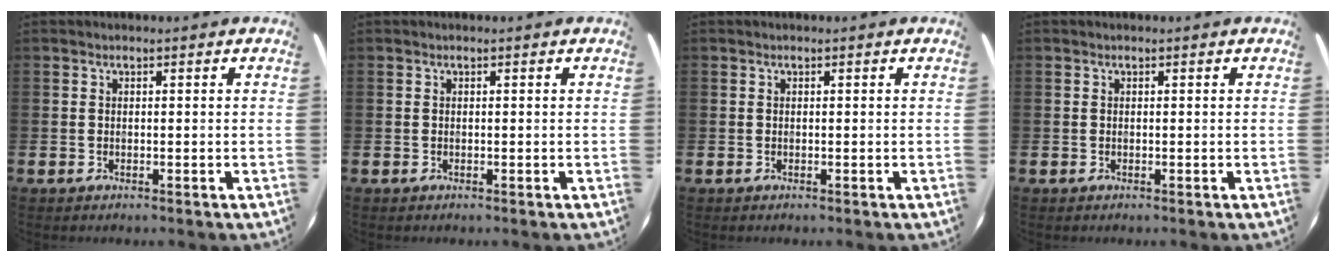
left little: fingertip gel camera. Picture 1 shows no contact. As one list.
[{"total": 0.0}, {"total": 0.0}, {"total": 0.0}]